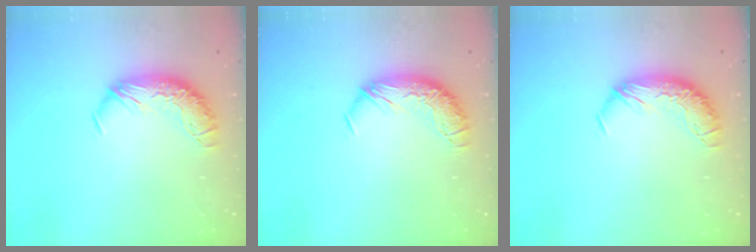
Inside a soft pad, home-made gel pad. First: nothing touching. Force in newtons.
{"total": 0.0}
{"total": 0.0}